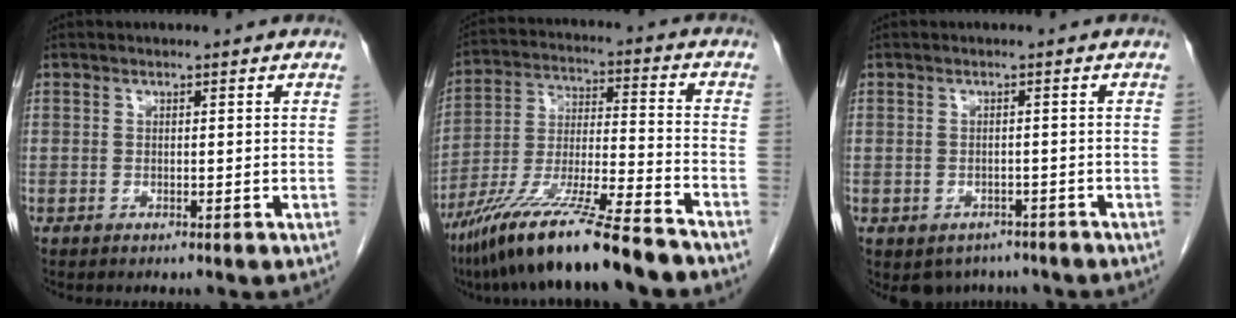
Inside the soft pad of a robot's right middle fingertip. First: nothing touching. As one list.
[{"total": 17.5, "force": [-13.2, 0.2, 11.5], "torque": [-0.226, -0.034, -0.239]}, {"total": 4.6, "force": [-3.5, 2.9, 0.7], "torque": [-0.001, 0.007, -0.044]}]